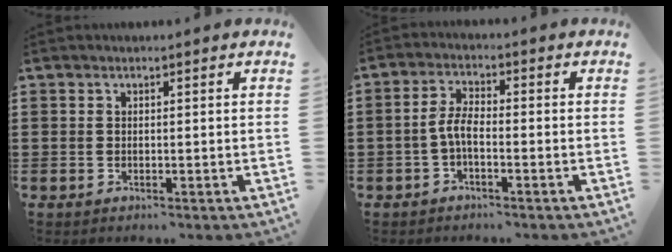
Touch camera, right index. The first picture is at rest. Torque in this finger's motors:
{"motor_torque": [0.50, -0.40, 0.29, 0.13]}